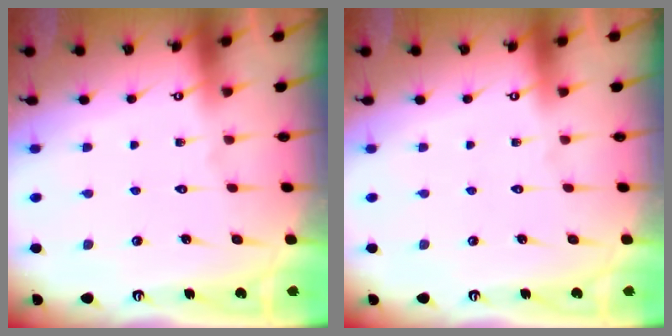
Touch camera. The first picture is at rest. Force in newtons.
{"total": 0.0}